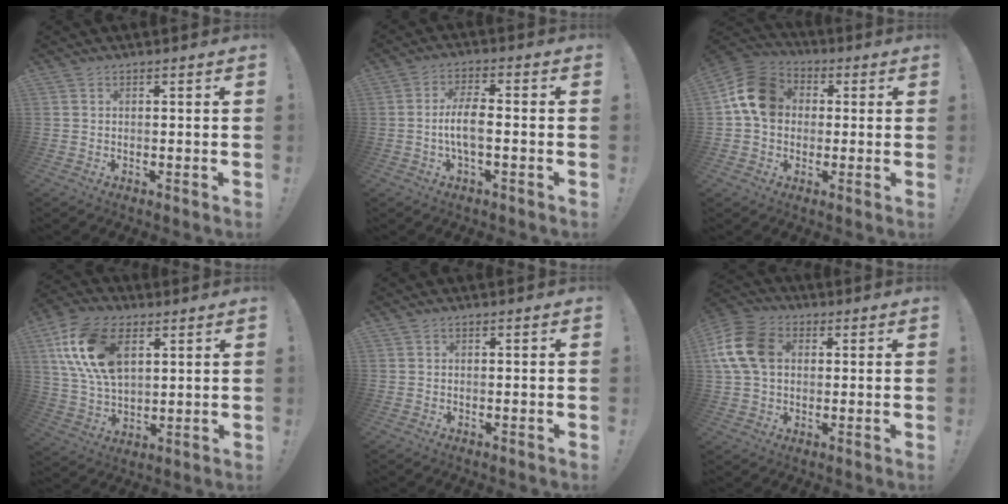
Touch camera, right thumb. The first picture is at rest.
{"total": 7.4, "force": [-1.5, 2.1, 6.9], "torque": [-0.137, 0.001, -0.029]}
{"total": 13.9, "force": [2.2, 11.1, 8.1], "torque": [-0.134, 0.014, 0.048]}
{"total": 19.1, "force": [7.1, 11.9, 13.1], "torque": [-0.266, -0.014, 0.130]}
{"total": 0.0}
{"total": 14.5, "force": [3.0, 10.8, 9.3], "torque": [-0.189, 0.010, 0.062]}